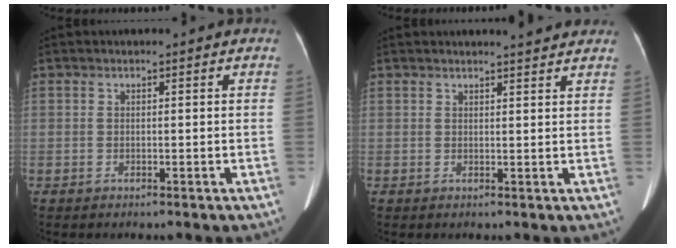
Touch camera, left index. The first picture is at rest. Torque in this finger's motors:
{"motor_torque": [-1.05, 1.09, -0.40, -0.02]}